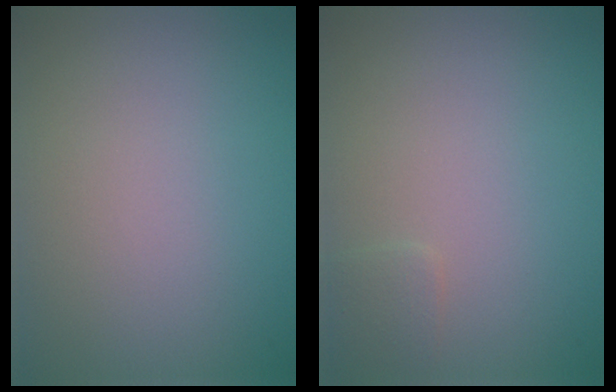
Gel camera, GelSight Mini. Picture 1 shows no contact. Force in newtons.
{"total": 0.9, "press": 0.9, "slide": 0.1}